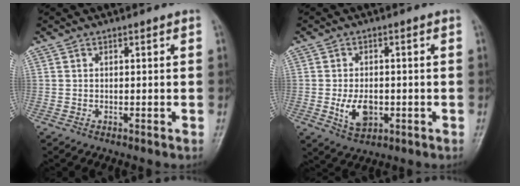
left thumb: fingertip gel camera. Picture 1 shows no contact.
{"total": 6.0, "force": [-1.2, 3.8, 4.4], "torque": [-0.071, -0.004, -0.015]}